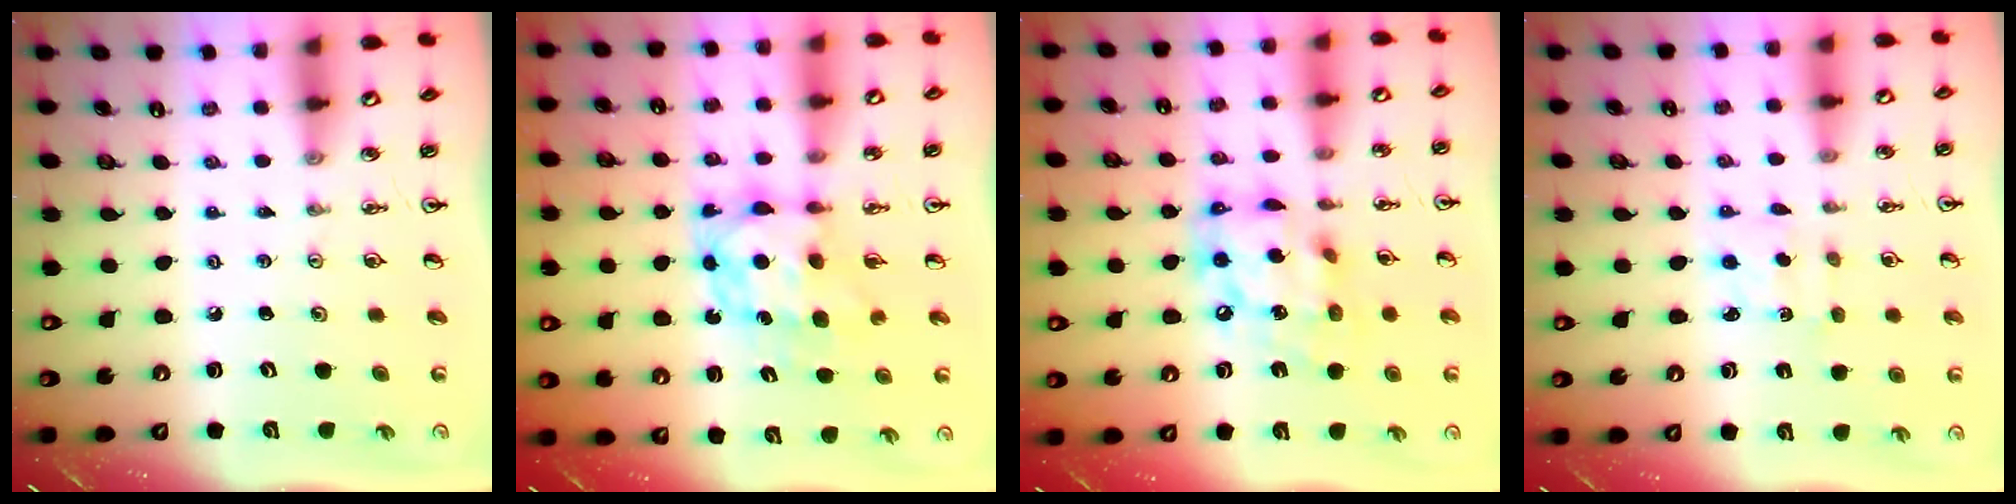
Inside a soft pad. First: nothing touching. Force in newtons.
{"total": 7.5, "press": 7.5, "slide": 0.7}
{"total": 14.7, "press": 14.6, "slide": 1.2}
{"total": 1.8, "press": 1.7, "slide": 0.7}